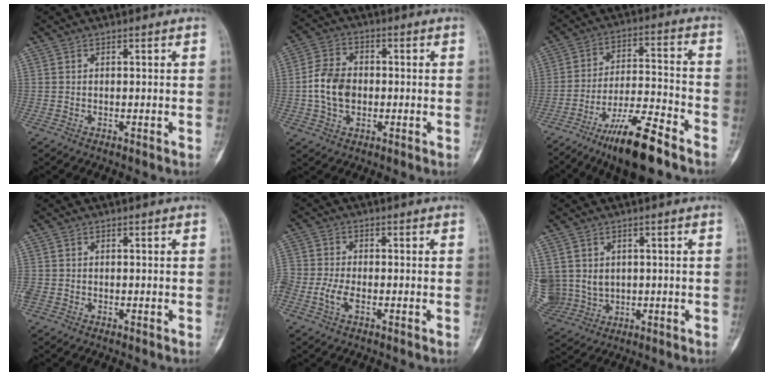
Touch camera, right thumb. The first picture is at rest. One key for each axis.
{"total": 8.5, "fx": -0.8, "fy": 6.2, "fz": 5.8, "tx": -0.094, "ty": 0.015, "tz": -0.022}
{"total": 14.4, "fx": -10.0, "fy": 3.0, "fz": 9.9, "tx": -0.178, "ty": 0.063, "tz": -0.171}
{"total": 2.1, "fx": -0.5, "fy": 1.6, "fz": 1.2, "tx": -0.037, "ty": 0.002, "tz": -0.011}
{"total": 5.4, "fx": -2.2, "fy": 2.9, "fz": 3.9, "tx": -0.096, "ty": 0.011, "tz": -0.048}
{"total": 13.3, "fx": 0.5, "fy": 11.9, "fz": 5.8, "tx": -0.159, "ty": 0.017, "tz": 0.039}